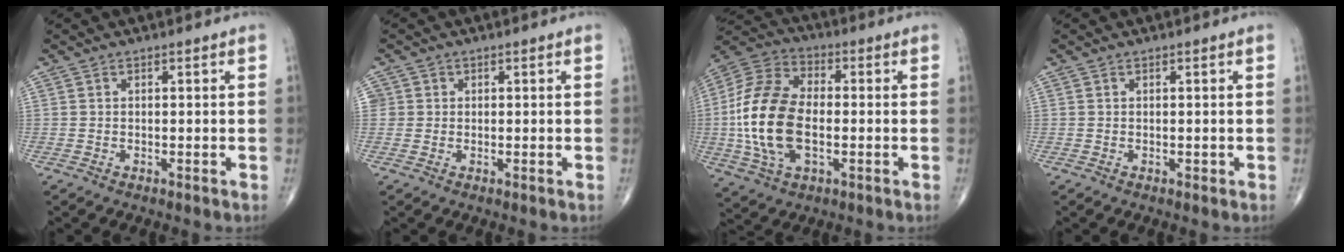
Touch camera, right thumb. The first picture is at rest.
{"total": 1.7, "force": [0.2, 1.7, 0.0], "torque": [0.013, 0.004, 0.001]}
{"total": 18.5, "force": [-1.8, 10.6, 15.1], "torque": [-0.312, 0.013, -0.033]}
{"total": 0.0}